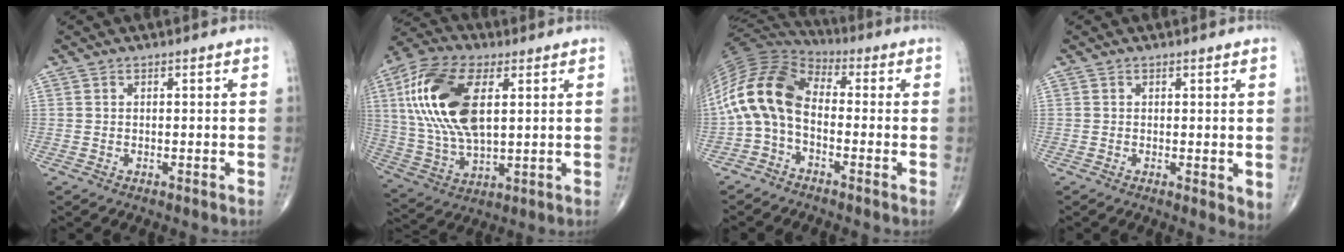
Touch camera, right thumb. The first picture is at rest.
{"total": 19.8, "force": [4.9, 9.9, 16.5], "torque": [-0.339, -0.002, 0.090]}
{"total": 13.9, "force": [-1.7, 8.4, 11.0], "torque": [-0.220, 0.053, -0.050]}
{"total": 2.9, "force": [0.1, 1.1, 2.7], "torque": [-0.036, -0.011, -0.001]}